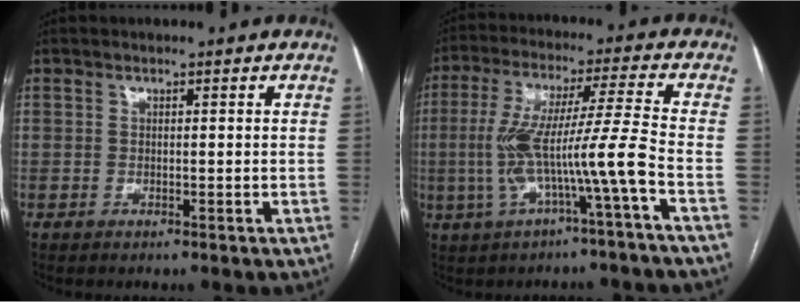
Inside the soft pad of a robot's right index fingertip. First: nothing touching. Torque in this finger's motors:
{"motor_torque": [1.60, -0.42, 0.75, 0.21]}